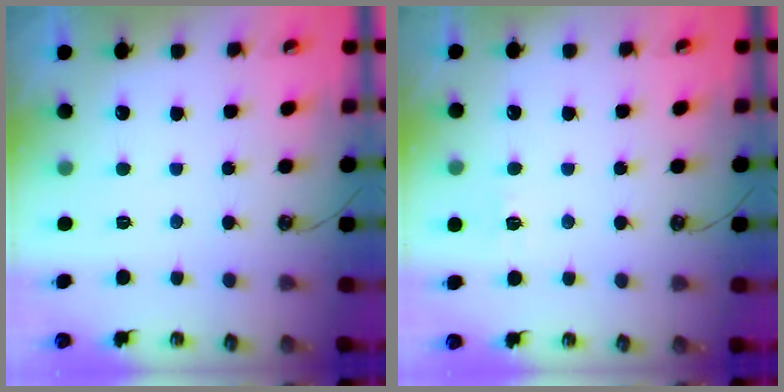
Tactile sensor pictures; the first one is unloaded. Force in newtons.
{"total": 5.3, "press": 5.2, "slide": 0.5}